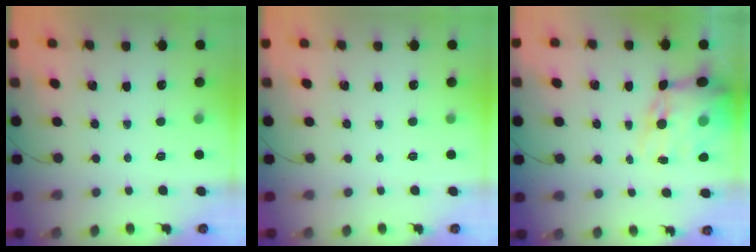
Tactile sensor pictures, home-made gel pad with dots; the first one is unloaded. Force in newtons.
{"total": 0.0}
{"total": 14.9, "press": 14.6, "slide": 3.1}